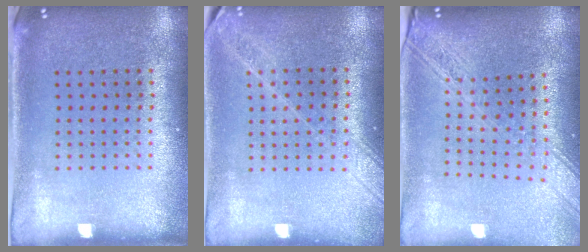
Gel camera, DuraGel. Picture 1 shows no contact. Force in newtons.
{"total": 1.7, "press": 1.4, "slide": 0.9}
{"total": 2.3, "press": 1.9, "slide": 1.3}